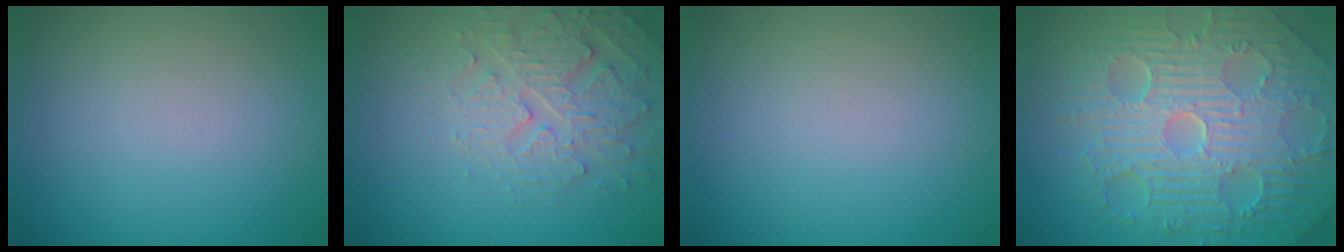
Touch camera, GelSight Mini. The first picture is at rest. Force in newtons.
{"total": 4.2, "press": 4.1, "slide": 0.8}
{"total": 0.0}
{"total": 11.1, "press": 7.2, "slide": 8.4}